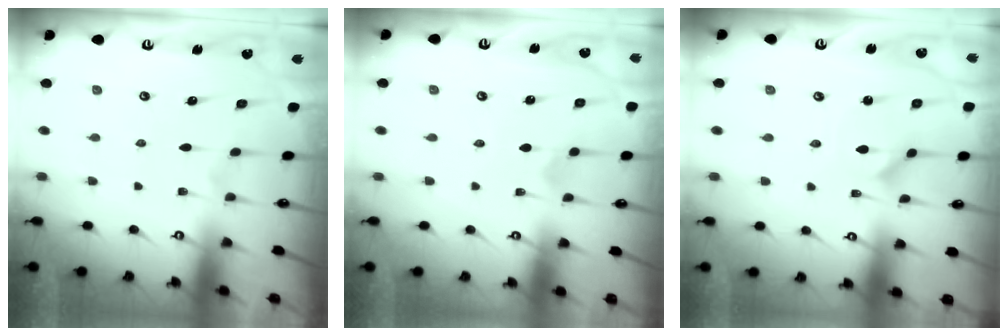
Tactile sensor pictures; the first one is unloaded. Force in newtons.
{"total": 1.0, "press": 1.0, "slide": 0.3}
{"total": 1.5, "press": 1.4, "slide": 0.3}